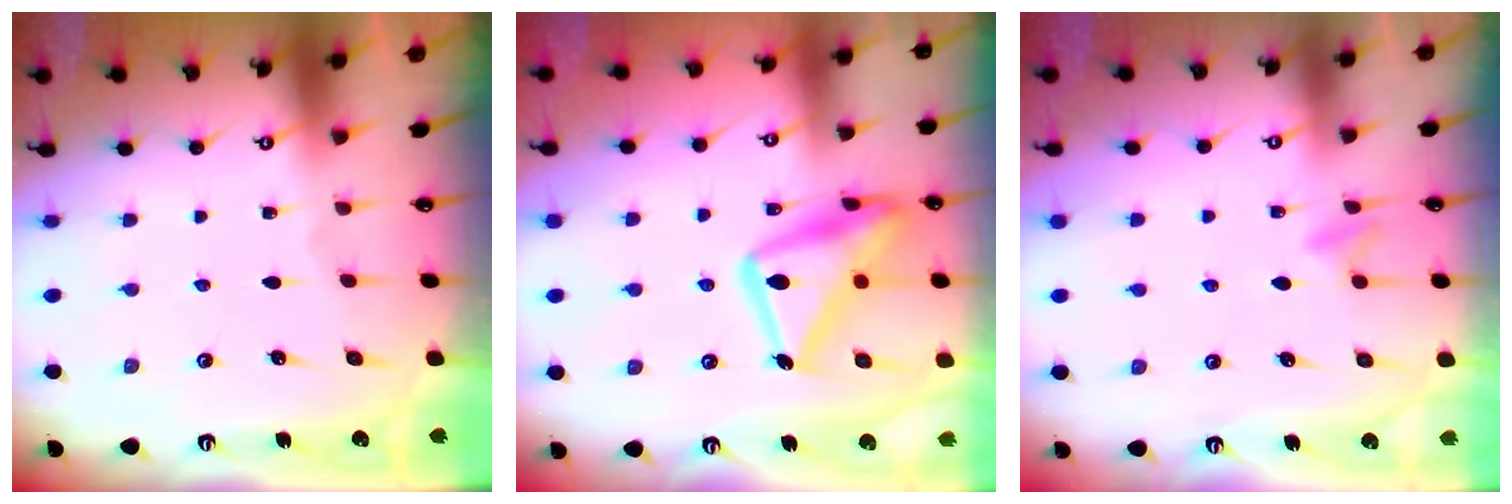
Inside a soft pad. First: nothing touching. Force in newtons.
{"total": 20.9, "press": 20.8, "slide": 1.5}
{"total": 6.3, "press": 6.1, "slide": 1.4}